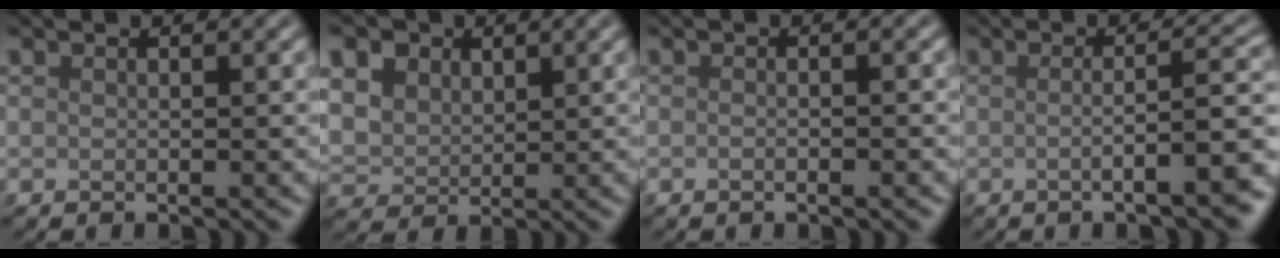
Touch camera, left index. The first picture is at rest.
{"total": 11.3, "force": [5.3, 8.4, 5.3], "torque": [-0.137, 0.029, 0.083]}
{"total": 1.7, "force": [-0.2, 0.8, 1.5], "torque": [0.000, 0.001, -0.017]}
{"total": 7.0, "force": [-1.3, 1.7, 6.7], "torque": [-0.073, 0.004, -0.024]}